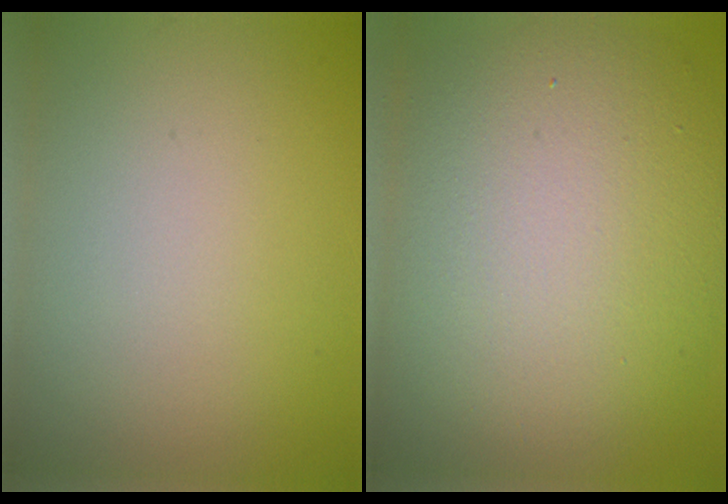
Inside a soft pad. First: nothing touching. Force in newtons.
{"total": 12.6, "press": 12.6, "slide": 0.9}